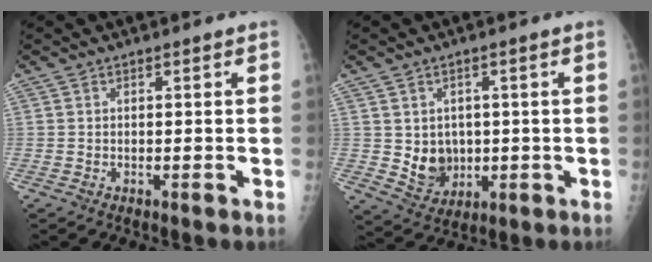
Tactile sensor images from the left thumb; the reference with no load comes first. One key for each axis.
{"total": 7.0, "fx": 0.1, "fy": 5.9, "fz": 3.7, "tx": -0.029, "ty": -0.007, "tz": 0.021}